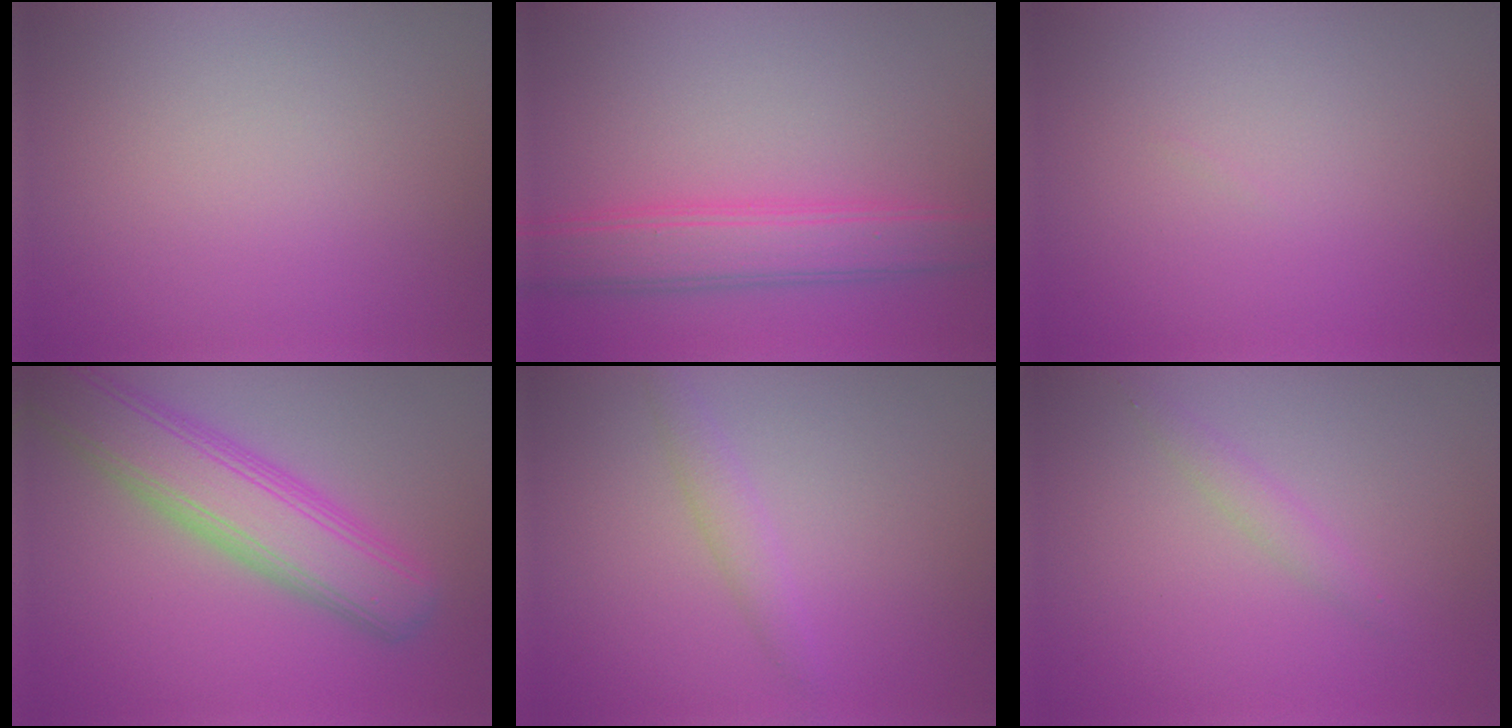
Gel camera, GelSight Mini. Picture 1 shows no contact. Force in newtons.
{"total": 4.8, "press": 4.8, "slide": 0.3}
{"total": 0.0}
{"total": 7.8, "press": 7.8, "slide": 0.4}
{"total": 1.7, "press": 1.7, "slide": 0.1}
{"total": 1.4, "press": 1.4, "slide": 0.0}